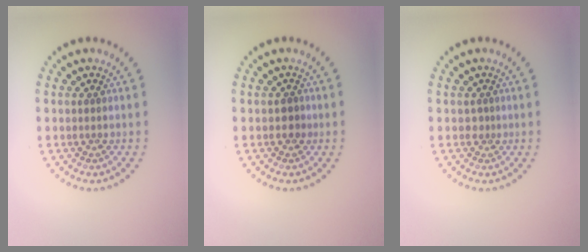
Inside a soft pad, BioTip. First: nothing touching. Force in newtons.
{"total": 0.8, "press": 0.8, "slide": 0.3}
{"total": 0.8, "press": 0.5, "slide": 0.6}